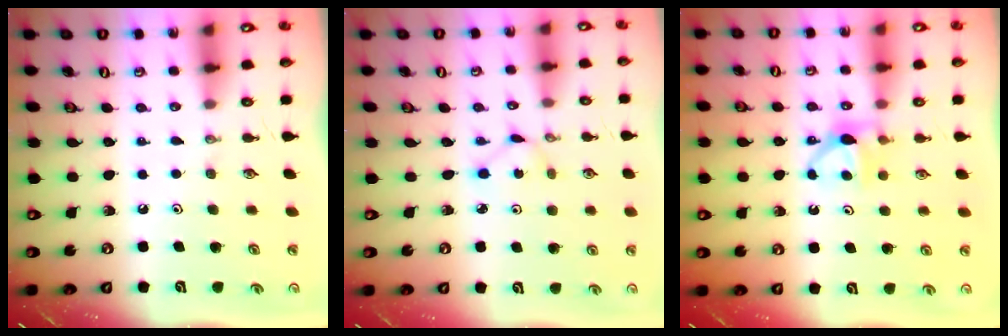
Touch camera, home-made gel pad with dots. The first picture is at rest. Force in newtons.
{"total": 1.5, "press": 1.5, "slide": 0.2}
{"total": 6.0, "press": 5.9, "slide": 0.9}